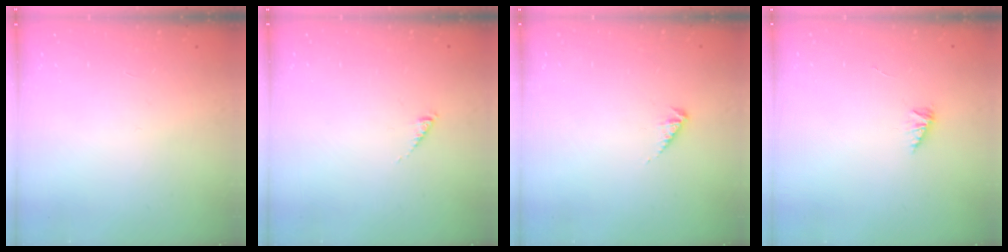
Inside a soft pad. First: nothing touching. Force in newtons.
{"total": 0.0}
{"total": 2.9, "press": 2.9, "slide": 0.5}
{"total": 2.2, "press": 2.2, "slide": 0.5}